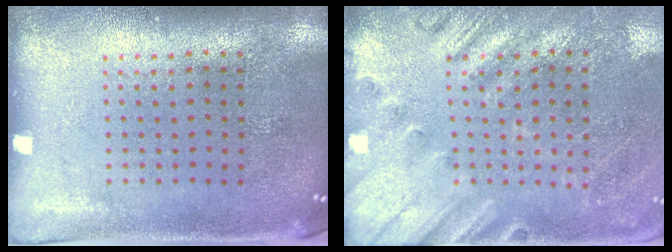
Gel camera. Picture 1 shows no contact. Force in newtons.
{"total": 2.3, "press": 2.0, "slide": 1.0}